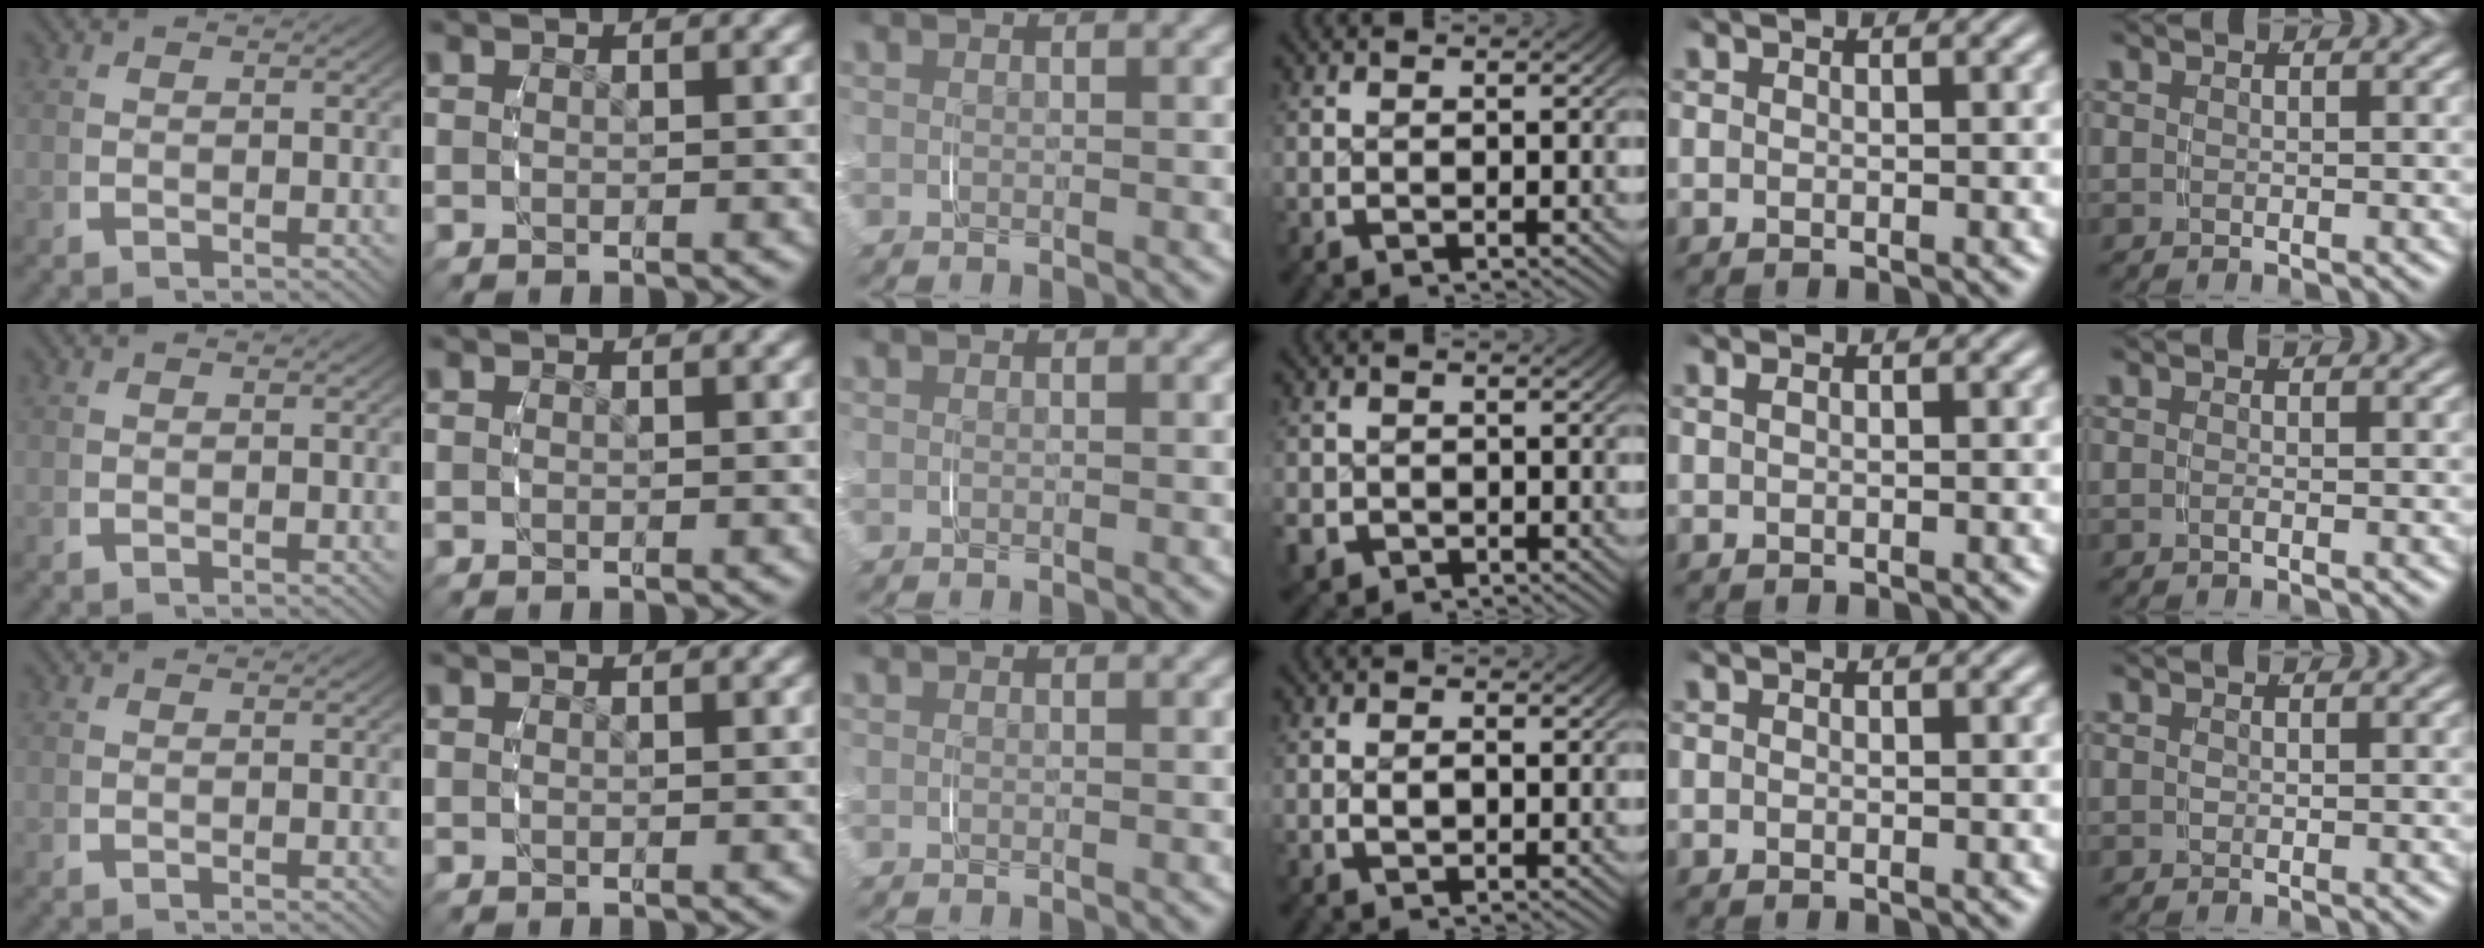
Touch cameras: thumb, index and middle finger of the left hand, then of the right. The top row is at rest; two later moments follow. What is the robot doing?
{"motion": "grasp_and_lifting", "object": "paper"}